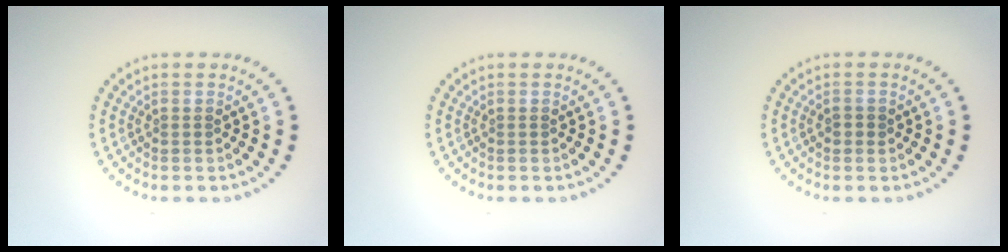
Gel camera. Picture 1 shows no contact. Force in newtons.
{"total": 0.0}
{"total": 1.0, "press": 1.0, "slide": 0.1}